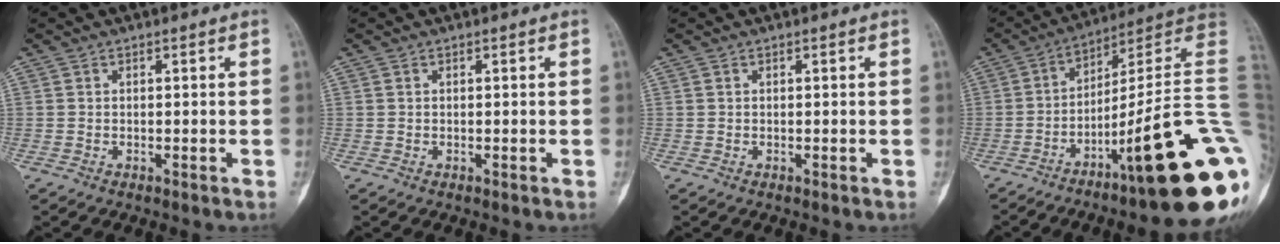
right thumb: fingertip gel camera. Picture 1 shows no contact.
{"total": 0.0}
{"total": 0.0}
{"total": 26.1, "force": [-8.4, 3.3, 24.5], "torque": [-0.261, 0.064, -0.121]}